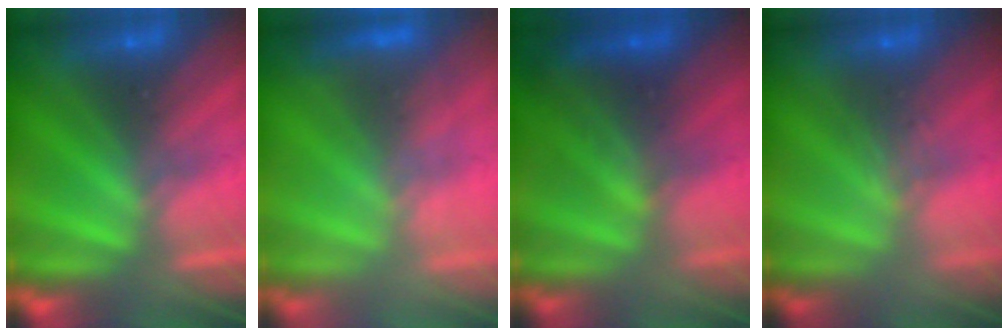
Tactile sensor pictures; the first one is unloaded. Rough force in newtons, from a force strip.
{"total": 2.4}
{"total": 2.4}
{"total": 2.9}